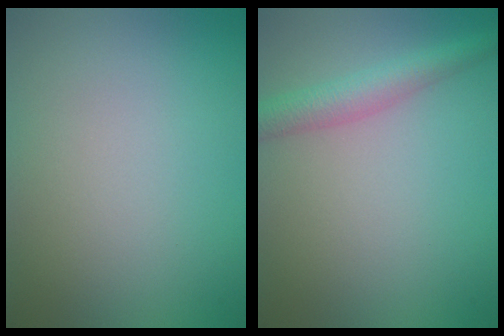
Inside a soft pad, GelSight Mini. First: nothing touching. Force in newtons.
{"total": 3.2, "press": 3.1, "slide": 0.2}